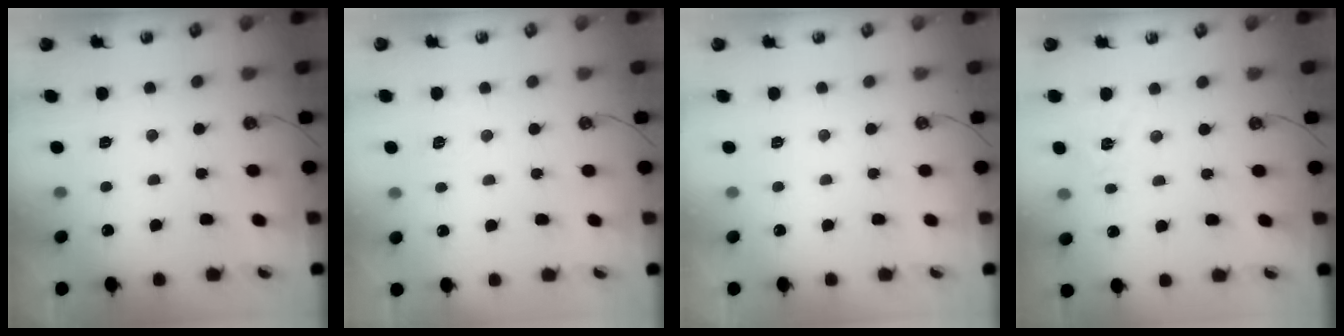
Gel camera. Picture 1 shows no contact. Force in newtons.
{"total": 2.6, "press": 2.6, "slide": 0.2}
{"total": 0.0}
{"total": 7.1, "press": 7.1, "slide": 0.7}